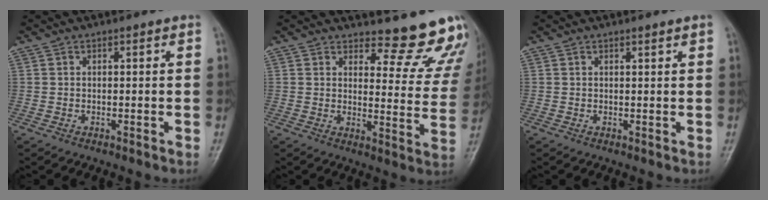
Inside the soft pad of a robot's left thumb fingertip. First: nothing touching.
{"total": 13.4, "force": [12.8, 3.3, 2.3], "torque": [0.015, -0.143, 0.131]}
{"total": 0.7, "force": [0.6, -0.1, 0.4], "torque": [-0.010, -0.005, 0.011]}